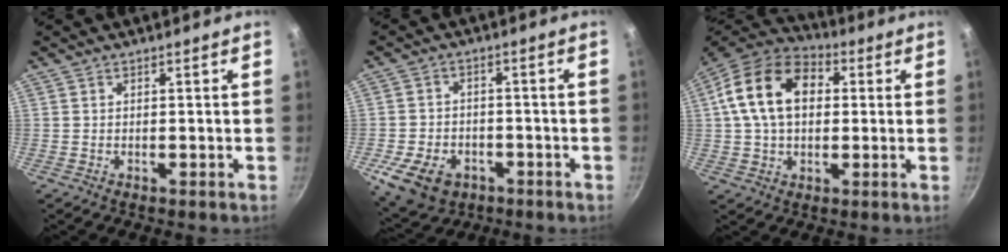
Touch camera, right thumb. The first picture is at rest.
{"total": 10.9, "force": [-4.5, 7.8, 6.2], "torque": [-0.100, 0.019, -0.068]}
{"total": 16.6, "force": [3.1, 11.4, 11.7], "torque": [-0.184, 0.022, 0.036]}